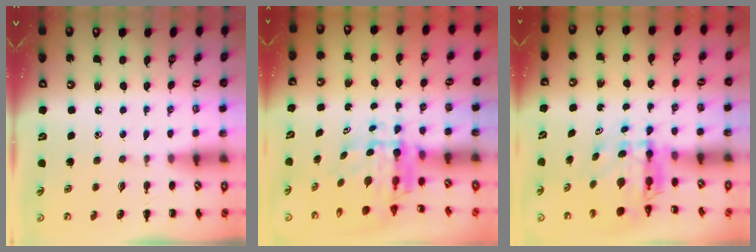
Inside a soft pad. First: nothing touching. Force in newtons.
{"total": 6.2, "press": 5.9, "slide": 2.0}
{"total": 5.3, "press": 5.2, "slide": 1.0}